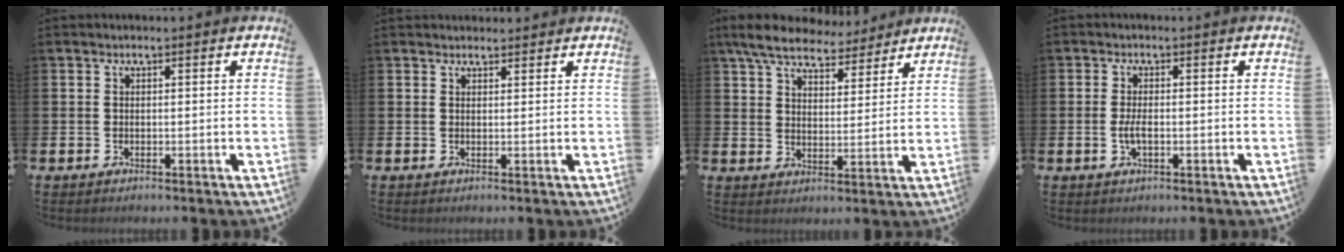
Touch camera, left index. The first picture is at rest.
{"total": 1.6, "force": [1.5, 0.6, -0.1], "torque": [0.010, -0.003, 0.026]}
{"total": 7.2, "force": [6.6, 2.2, 1.9], "torque": [-0.051, -0.036, 0.116]}
{"total": 2.4, "force": [-0.5, 0.9, 2.2], "torque": [-0.035, -0.001, -0.009]}